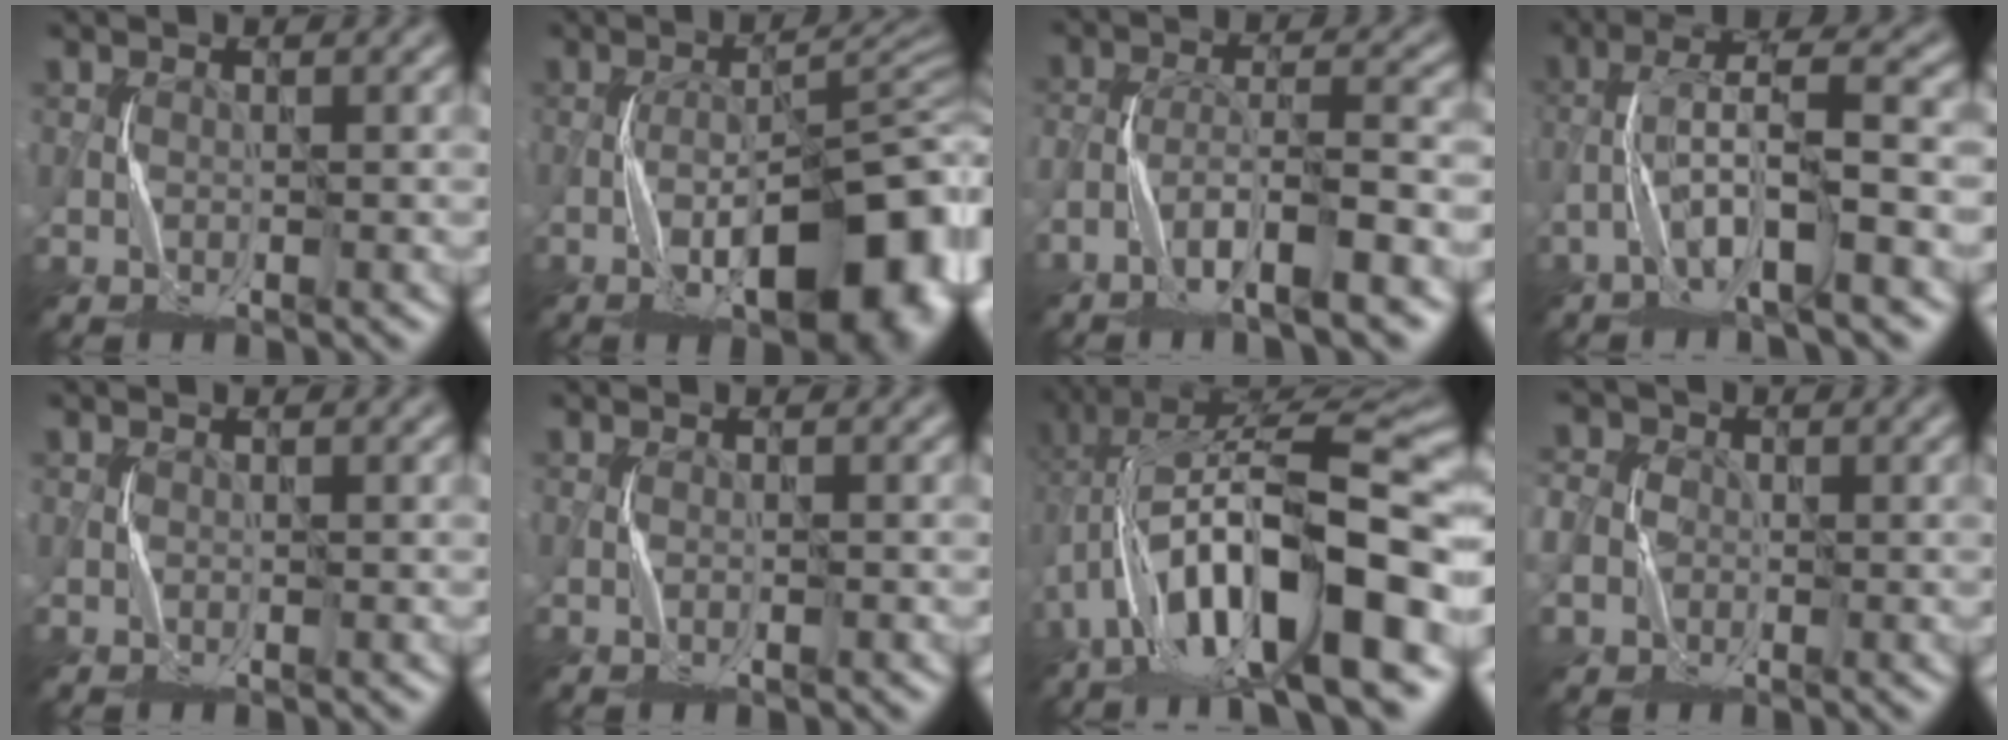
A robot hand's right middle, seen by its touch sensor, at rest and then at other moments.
{"total": 14.0, "force": [-6.0, 5.1, 11.6], "torque": [-0.155, 0.008, -0.087]}
{"total": 7.3, "force": [-4.5, 1.6, 5.5], "torque": [-0.098, 0.002, -0.083]}
{"total": 6.9, "force": [-3.1, 1.1, 6.1], "torque": [-0.117, 0.018, -0.064]}
{"total": 0.0}
{"total": 0.6, "force": [-0.2, -0.1, 0.5], "torque": [-0.012, 0.001, -0.004]}
{"total": 16.4, "force": [-3.8, 4.9, 15.2], "torque": [-0.247, 0.036, -0.062]}
{"total": 5.4, "force": [-1.3, 4.9, 2.0], "torque": [-0.039, -0.006, -0.054]}